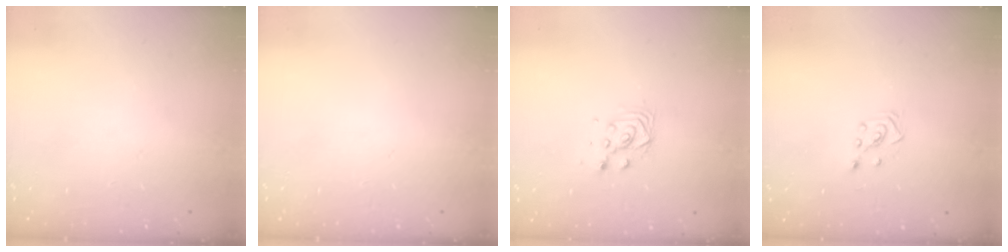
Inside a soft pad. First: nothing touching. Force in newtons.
{"total": 0.0}
{"total": 5.0, "press": 5.0, "slide": 0.3}
{"total": 2.3, "press": 2.2, "slide": 0.7}